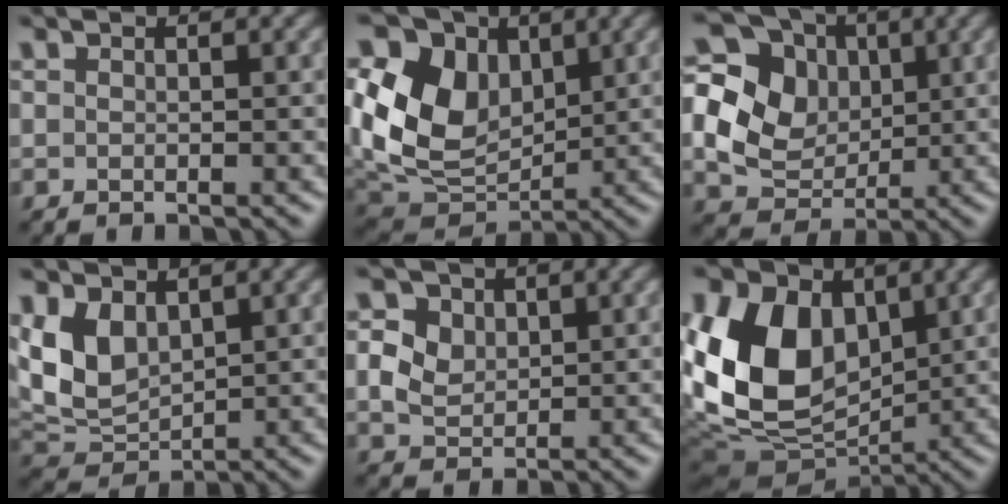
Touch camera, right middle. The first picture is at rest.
{"total": 11.3, "force": [2.5, 8.2, 7.3], "torque": [-0.168, 0.000, 0.042]}
{"total": 9.8, "force": [1.1, 8.3, 5.0], "torque": [-0.128, 0.024, 0.002]}
{"total": 5.4, "force": [1.5, 3.6, 3.7], "torque": [-0.080, -0.007, 0.034]}
{"total": 5.3, "force": [1.9, 4.1, 2.8], "torque": [-0.060, 0.024, 0.023]}
{"total": 11.8, "force": [1.8, 8.5, 8.0], "torque": [-0.175, -0.003, 0.022]}